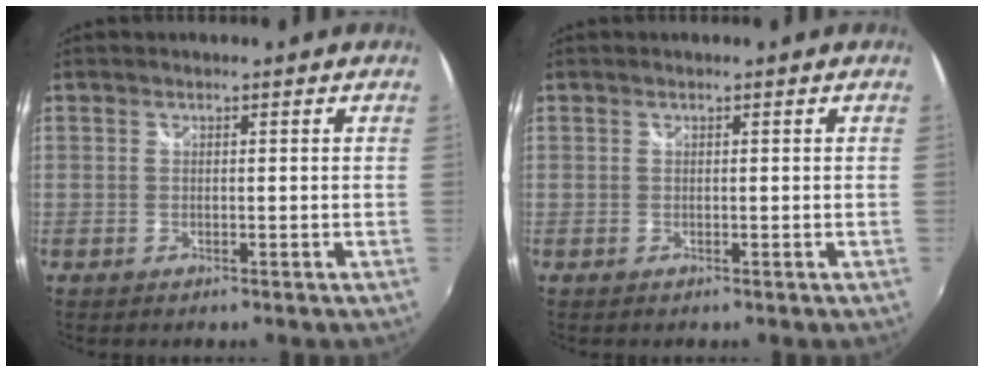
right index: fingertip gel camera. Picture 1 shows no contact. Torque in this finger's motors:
{"motor_torque": [0.03, 0.03, 0.00, 0.00]}